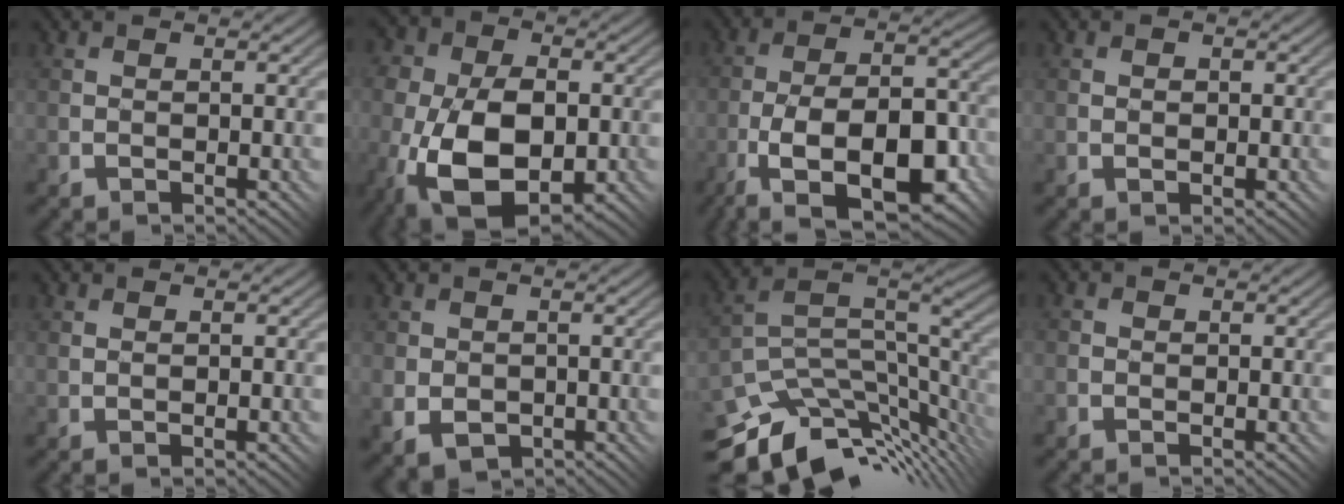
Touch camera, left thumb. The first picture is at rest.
{"total": 15.7, "force": [-4.8, 10.0, 11.0], "torque": [-0.195, -0.030, -0.081]}
{"total": 14.3, "force": [-6.5, 5.8, 11.3], "torque": [-0.190, -0.002, -0.118]}
{"total": 1.1, "force": [0.0, 0.9, 0.6], "torque": [-0.006, 0.003, 0.003]}
{"total": 1.3, "force": [0.1, 0.5, 1.1], "torque": [-0.022, 0.001, 0.008]}
{"total": 3.8, "force": [-0.8, 3.2, 1.9], "torque": [-0.050, -0.017, -0.007]}
{"total": 10.7, "force": [-7.6, 3.9, 6.4], "torque": [-0.137, -0.007, -0.128]}
{"total": 1.9, "force": [-0.1, 1.9, 0.2], "torque": [0.003, 0.009, -0.018]}